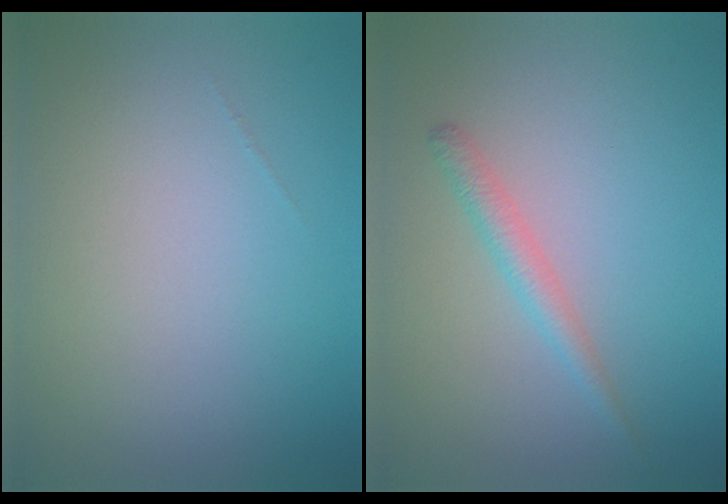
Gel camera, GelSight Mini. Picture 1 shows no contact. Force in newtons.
{"total": 1.7, "press": 1.7, "slide": 0.1}